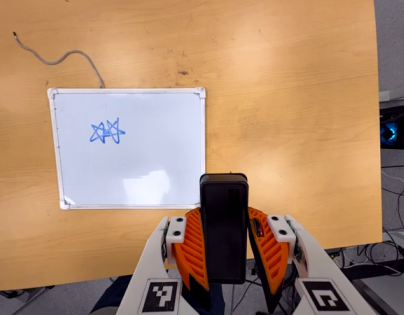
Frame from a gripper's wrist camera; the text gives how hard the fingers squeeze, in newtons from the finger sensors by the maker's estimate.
{"total": 7.9, "left": 6.2, "right": 9.7}